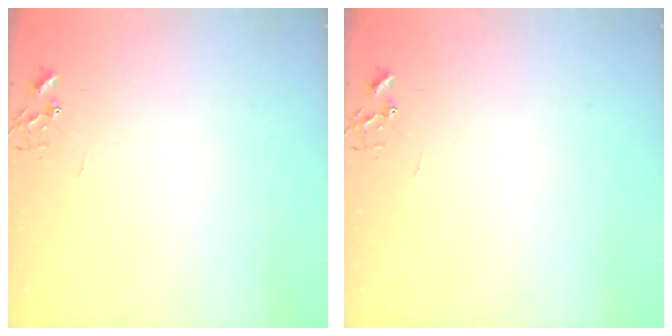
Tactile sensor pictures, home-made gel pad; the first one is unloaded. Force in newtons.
{"total": 0.0}